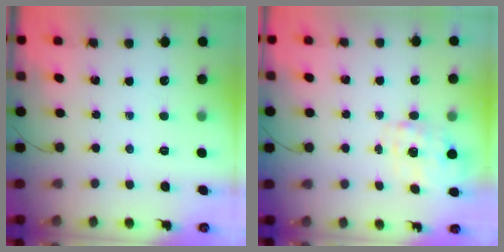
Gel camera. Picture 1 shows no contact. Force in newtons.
{"total": 2.3, "press": 2.2, "slide": 0.6}